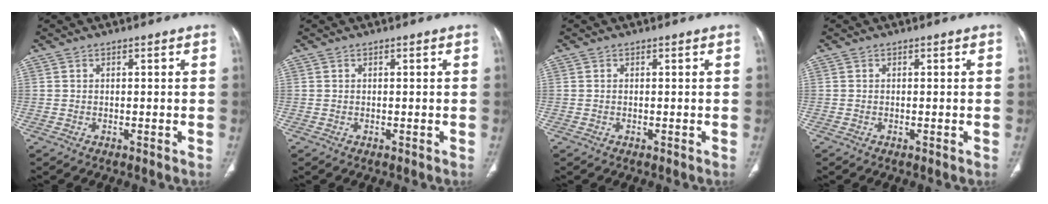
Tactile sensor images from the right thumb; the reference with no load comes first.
{"total": 0.0}
{"total": 0.0}
{"total": 0.0}